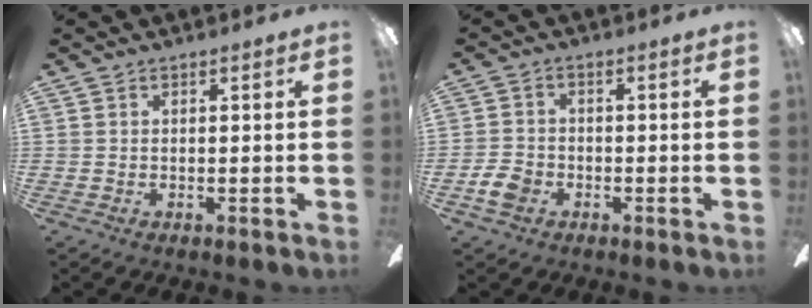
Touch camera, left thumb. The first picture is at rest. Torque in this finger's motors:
{"motor_torque": [-0.03, 0.05, 0.00, 0.02, 0.00]}